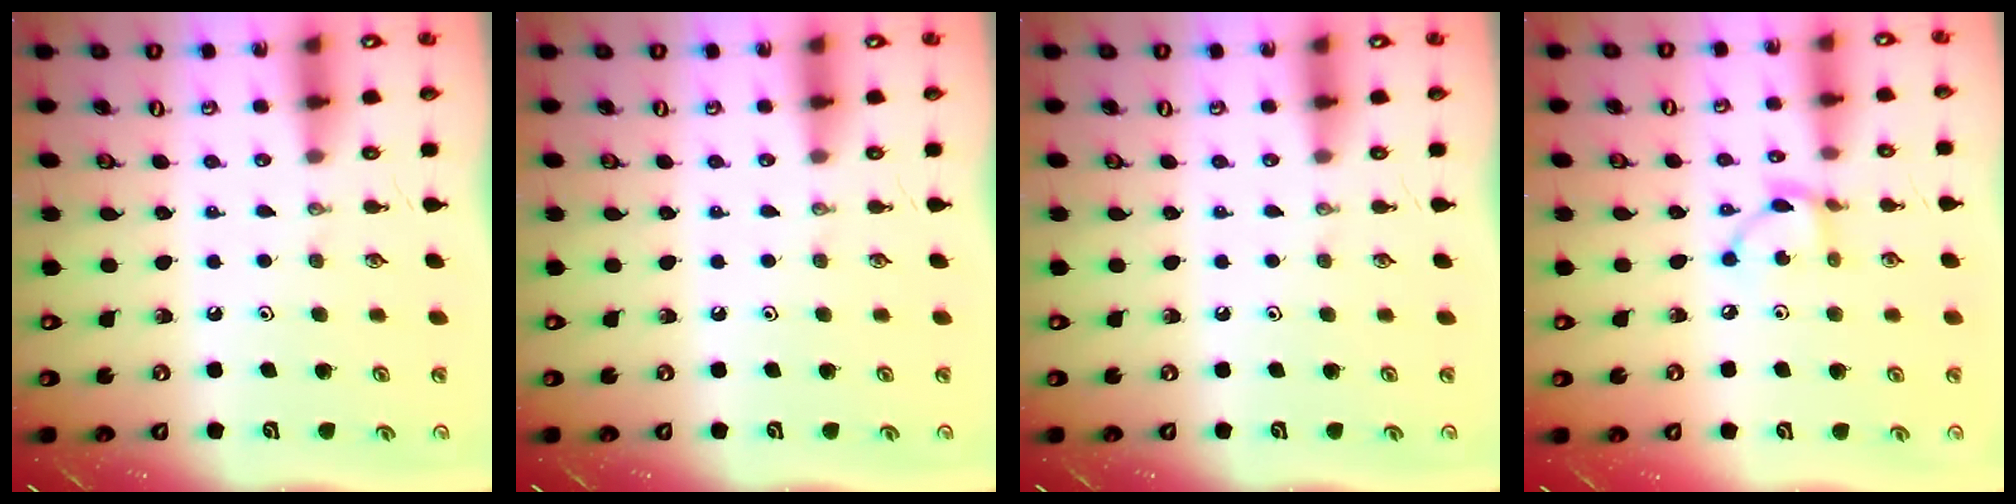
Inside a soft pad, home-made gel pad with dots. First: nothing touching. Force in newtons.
{"total": 0.0}
{"total": 0.0}
{"total": 5.7, "press": 5.7, "slide": 0.1}